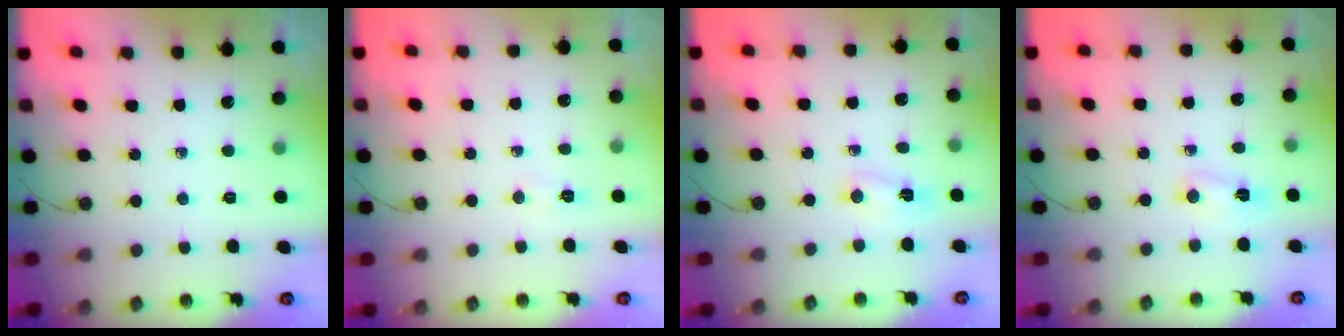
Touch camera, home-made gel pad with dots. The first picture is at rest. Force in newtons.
{"total": 3.4, "press": 3.4, "slide": 0.5}
{"total": 2.9, "press": 2.8, "slide": 0.7}
{"total": 2.9, "press": 2.8, "slide": 0.7}